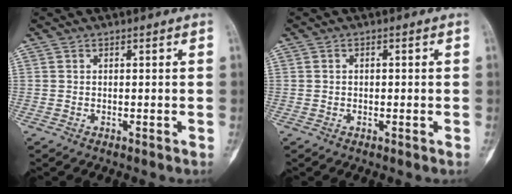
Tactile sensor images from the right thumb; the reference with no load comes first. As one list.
[{"total": 0.7, "force": [0.0, 0.5, 0.5], "torque": [-0.010, 0.003, 0.001]}]